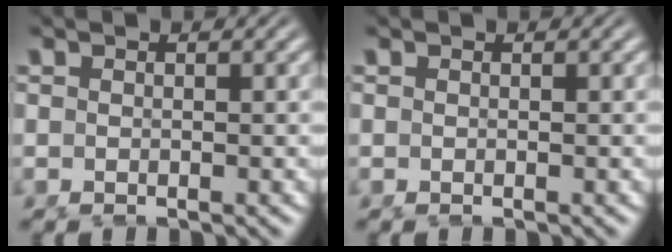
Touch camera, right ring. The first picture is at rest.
{"total": 0.0}